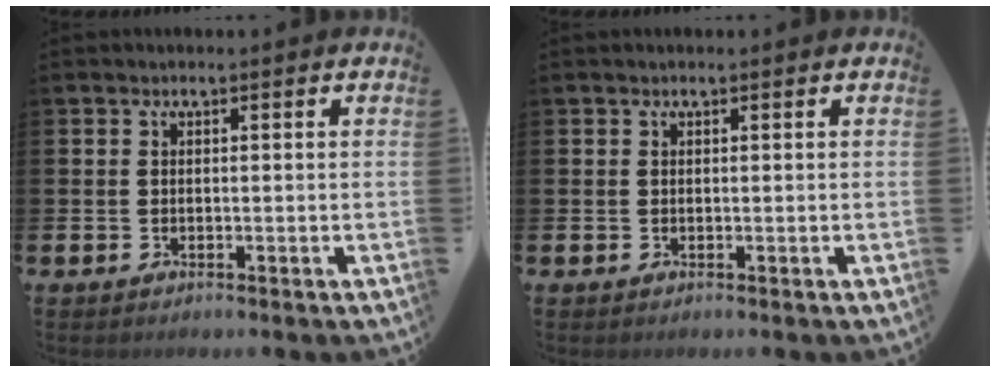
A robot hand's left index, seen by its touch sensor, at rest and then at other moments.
{"total": 0.0}